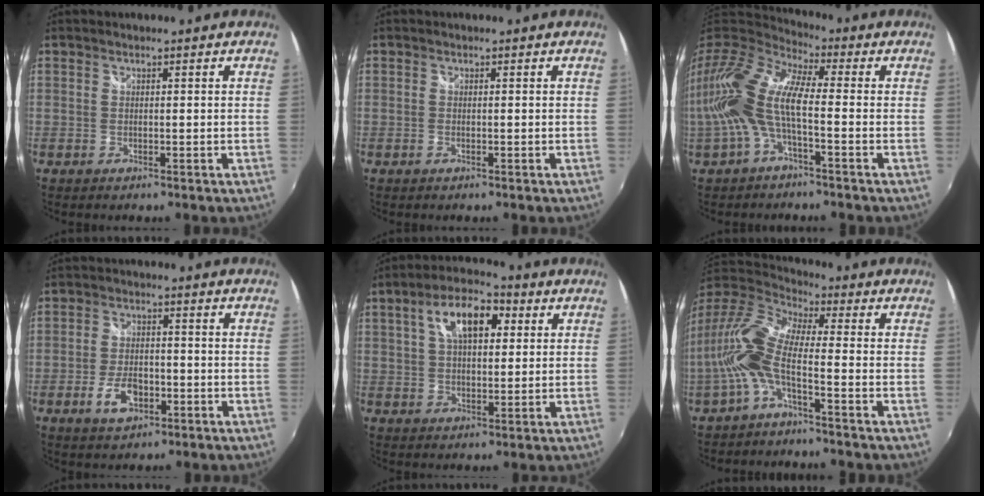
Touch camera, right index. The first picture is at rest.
{"total": 0.0}
{"total": 16.0, "force": [-1.8, 6.1, 14.7], "torque": [-0.296, 0.001, -0.042]}
{"total": 6.6, "force": [-2.8, 3.7, 4.8], "torque": [-0.103, -0.003, -0.046]}
{"total": 10.4, "force": [3.5, 5.2, 8.3], "torque": [-0.143, 0.028, 0.054]}
{"total": 13.2, "force": [-3.0, 3.9, 12.3], "torque": [-0.252, 0.002, -0.064]}